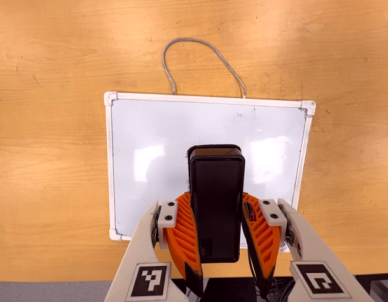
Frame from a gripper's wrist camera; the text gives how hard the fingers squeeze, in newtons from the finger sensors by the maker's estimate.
{"total": 9.8, "left": 8.1, "right": 11.5}